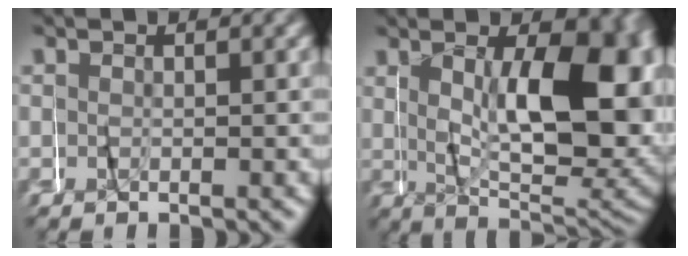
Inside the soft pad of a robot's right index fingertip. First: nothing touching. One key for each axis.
{"total": 14.4, "fx": 1.6, "fy": 6.6, "fz": 12.6, "tx": -0.162, "ty": -0.008, "tz": 0.037}